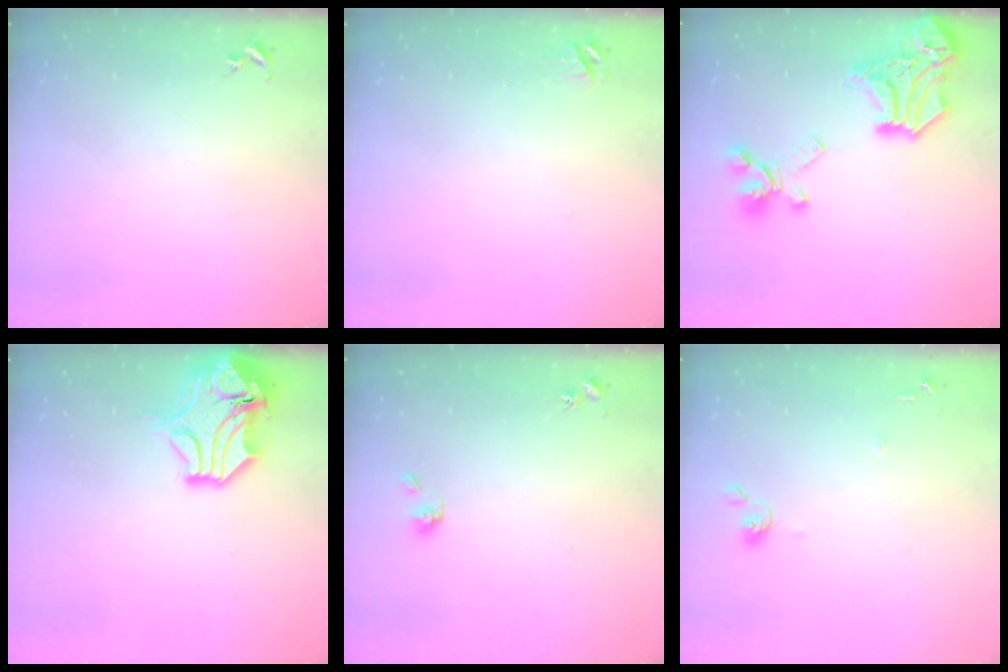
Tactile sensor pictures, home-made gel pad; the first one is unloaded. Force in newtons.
{"total": 4.0, "press": 3.9, "slide": 0.4}
{"total": 24.6, "press": 24.6, "slide": 0.7}
{"total": 15.1, "press": 14.9, "slide": 2.5}
{"total": 5.3, "press": 4.7, "slide": 2.3}
{"total": 6.6, "press": 6.6, "slide": 0.6}